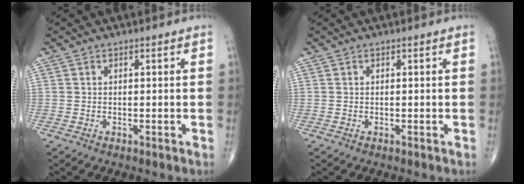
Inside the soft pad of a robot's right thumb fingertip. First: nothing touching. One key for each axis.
{"total": 0.0}